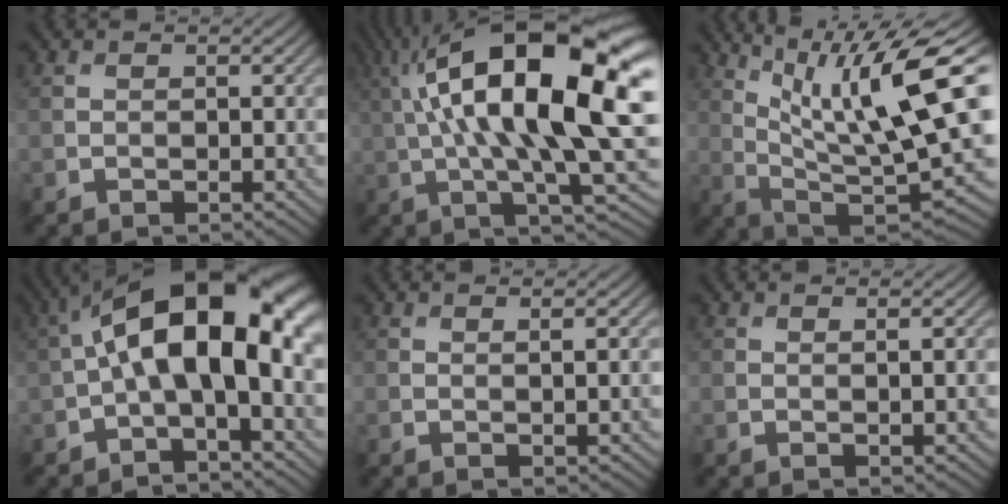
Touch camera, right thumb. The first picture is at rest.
{"total": 20.1, "force": [4.1, 5.8, 18.7], "torque": [-0.317, 0.044, 0.080]}
{"total": 15.4, "force": [5.6, 4.1, 13.8], "torque": [-0.243, 0.003, 0.108]}
{"total": 15.3, "force": [1.7, 7.1, 13.5], "torque": [-0.213, 0.029, 0.015]}
{"total": 2.5, "force": [0.9, 0.3, 2.3], "torque": [-0.030, 0.008, 0.014]}
{"total": 2.2, "force": [0.8, 0.2, 2.0], "torque": [-0.026, 0.008, 0.012]}